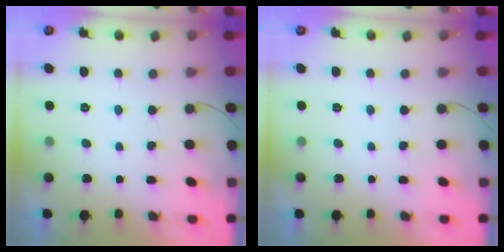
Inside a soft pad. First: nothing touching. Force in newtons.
{"total": 0.0}